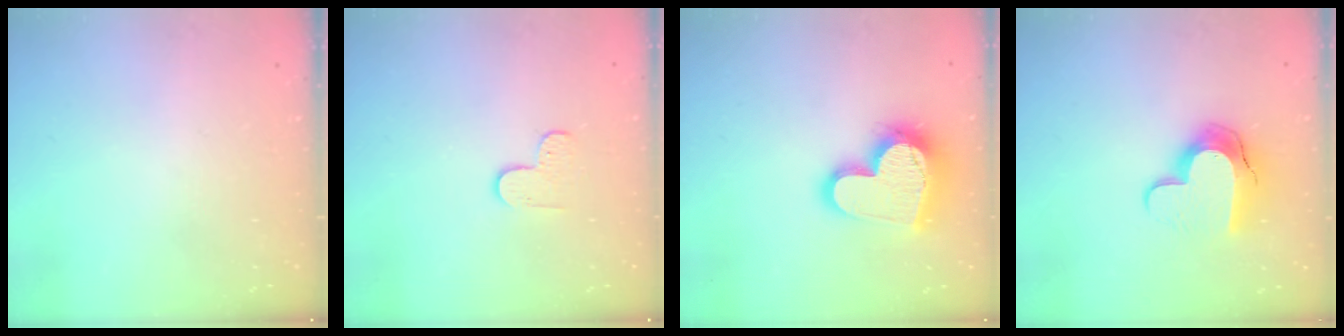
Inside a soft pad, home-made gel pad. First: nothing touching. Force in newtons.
{"total": 3.5, "press": 3.5, "slide": 0.4}
{"total": 17.9, "press": 17.8, "slide": 1.7}
{"total": 12.7, "press": 12.7, "slide": 0.9}